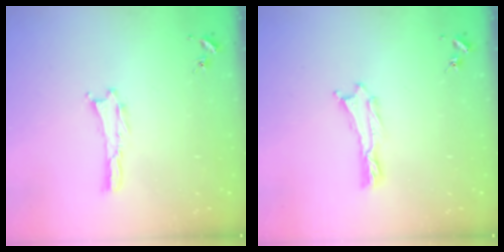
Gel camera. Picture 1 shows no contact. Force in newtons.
{"total": 0.0}